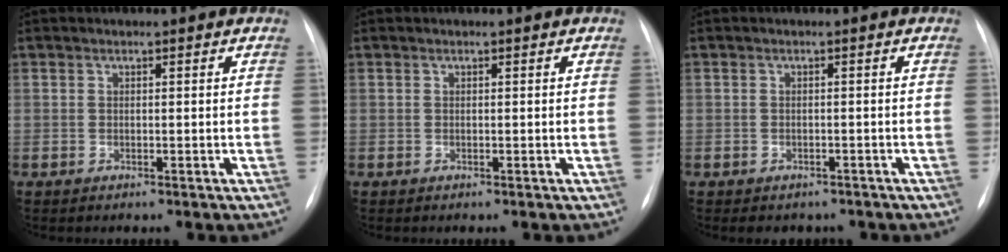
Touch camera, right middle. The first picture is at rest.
{"total": 0.0}
{"total": 3.5, "force": [-2.8, 2.1, 0.3], "torque": [-0.003, 0.009, -0.035]}